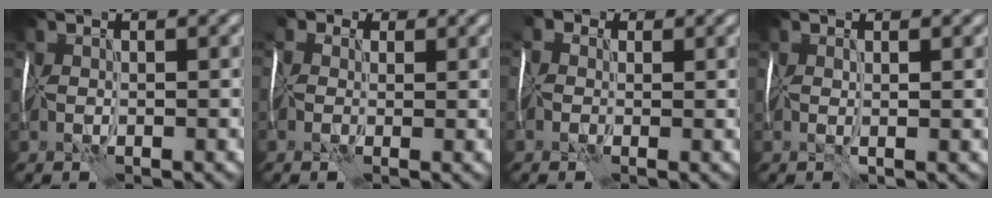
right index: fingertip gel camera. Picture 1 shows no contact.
{"total": 4.9, "force": [1.8, 3.7, 2.7], "torque": [-0.061, 0.023, -0.007]}
{"total": 3.8, "force": [0.8, 3.0, 2.2], "torque": [-0.056, 0.020, -0.015]}
{"total": 0.5, "force": [0.3, -0.2, 0.5], "torque": [-0.012, -0.001, 0.006]}